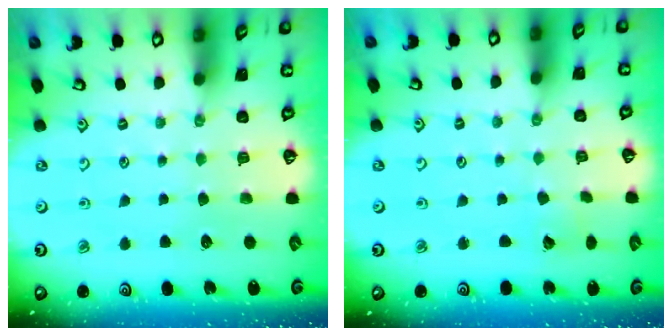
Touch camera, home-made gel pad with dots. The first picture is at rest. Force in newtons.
{"total": 1.4, "press": 1.4, "slide": 0.1}